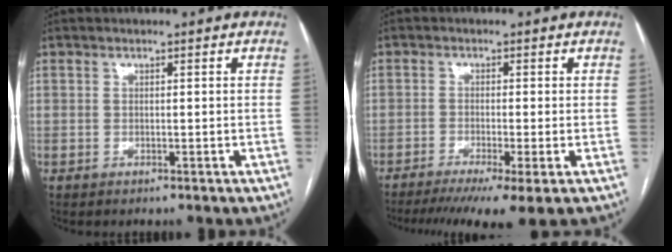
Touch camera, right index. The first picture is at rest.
{"total": 9.4, "force": [-6.4, 0.3, 6.8], "torque": [-0.104, -0.016, -0.102]}